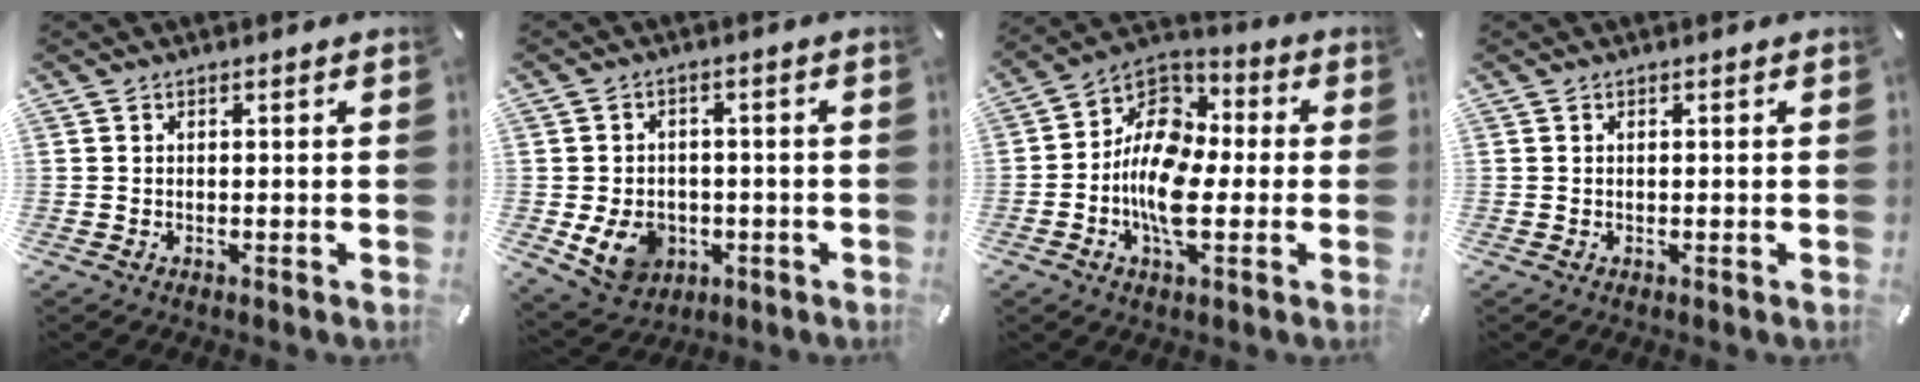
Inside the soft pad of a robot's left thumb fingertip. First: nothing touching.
{"total": 9.4, "force": [-2.5, 7.7, 4.8], "torque": [-0.103, 0.012, -0.045]}
{"total": 13.5, "force": [-4.0, 8.5, 9.6], "torque": [-0.205, 0.009, -0.080]}
{"total": 0.0}